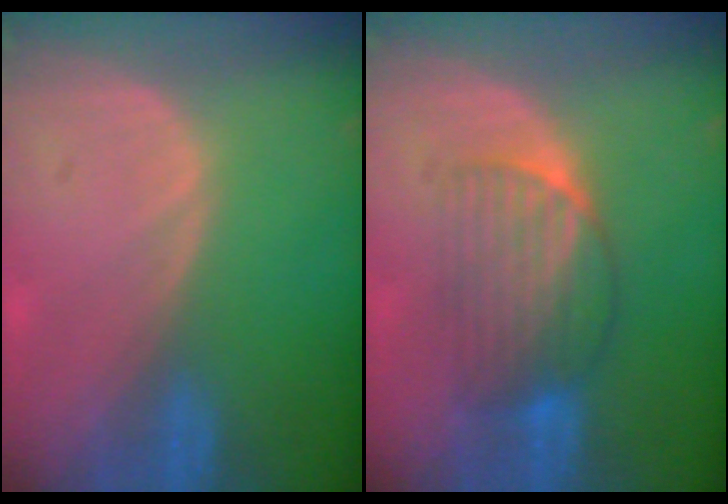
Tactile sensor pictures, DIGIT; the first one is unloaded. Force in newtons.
{"total": 6.7, "press": 6.4, "slide": 1.8}